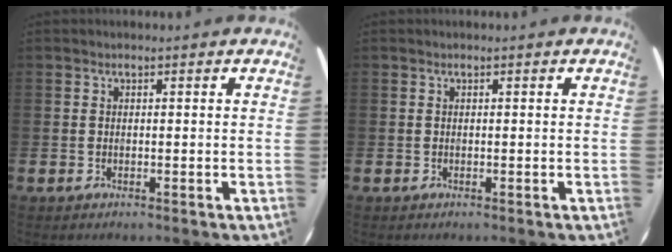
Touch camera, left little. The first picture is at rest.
{"total": 0.0}